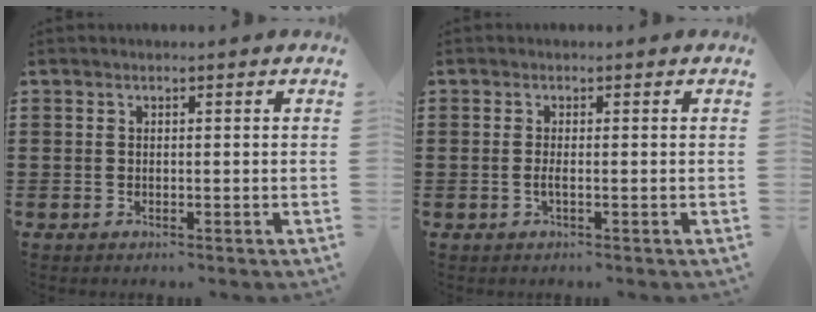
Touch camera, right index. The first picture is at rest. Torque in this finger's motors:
{"motor_torque": [2.14, 0.00, 0.01, 0.02]}